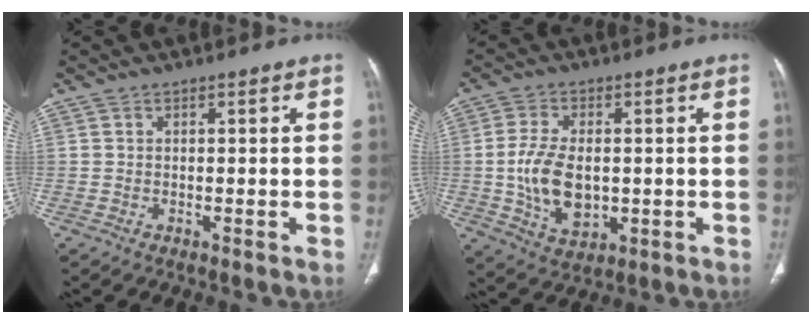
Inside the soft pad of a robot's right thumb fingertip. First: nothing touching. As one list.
[{"total": 10.7, "force": [-0.6, 6.5, 8.5], "torque": [-0.151, -0.007, -0.002]}]